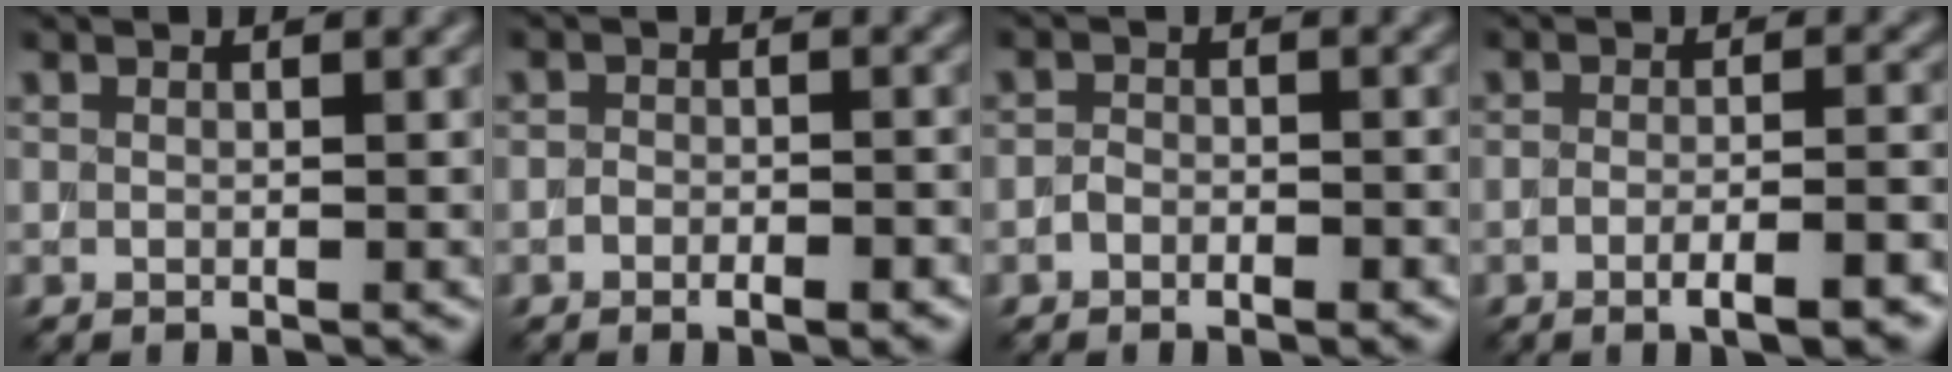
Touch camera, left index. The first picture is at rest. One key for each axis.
{"total": 2.7, "fx": -1.4, "fy": 1.3, "fz": 1.9, "tx": -0.015, "ty": 0.010, "tz": -0.022}
{"total": 2.0, "fx": -1.1, "fy": 1.1, "fz": 1.2, "tx": -0.014, "ty": 0.010, "tz": -0.025}
{"total": 4.4, "fx": -2.4, "fy": 1.0, "fz": 3.6, "tx": -0.057, "ty": 0.000, "tz": -0.037}